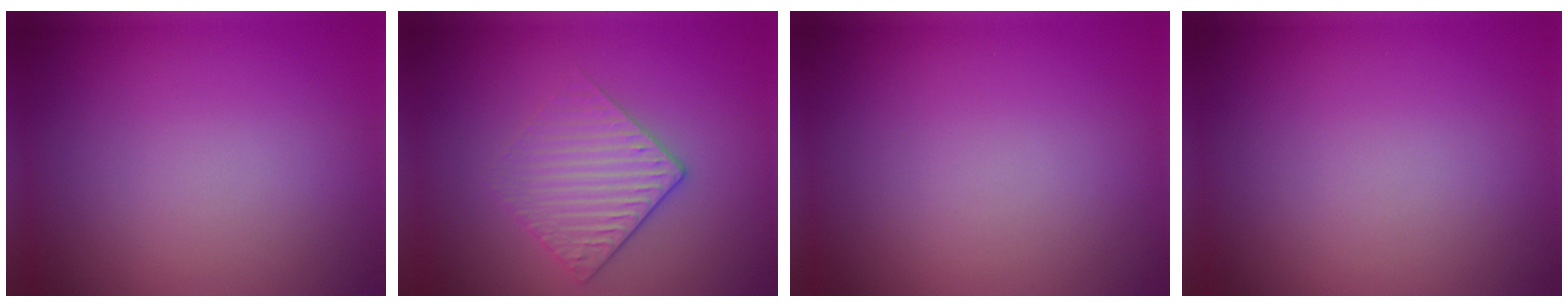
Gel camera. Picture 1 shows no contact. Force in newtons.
{"total": 2.9, "press": 2.6, "slide": 1.4}
{"total": 0.0}
{"total": 0.0}